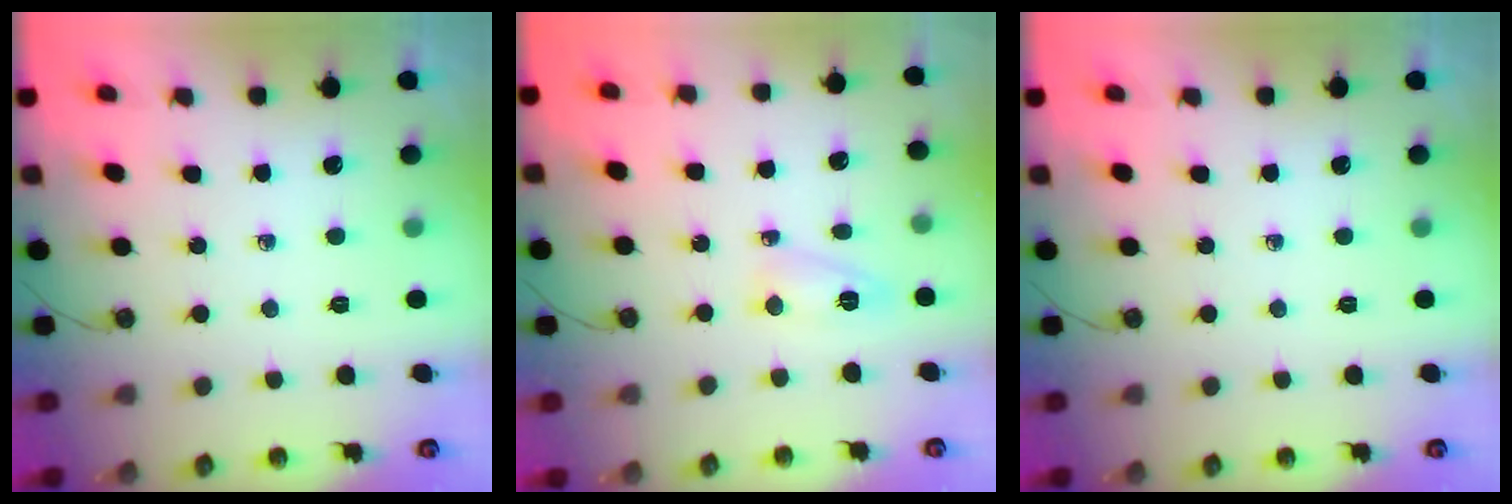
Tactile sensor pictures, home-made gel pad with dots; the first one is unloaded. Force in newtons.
{"total": 4.9, "press": 4.9, "slide": 0.5}
{"total": 0.0}